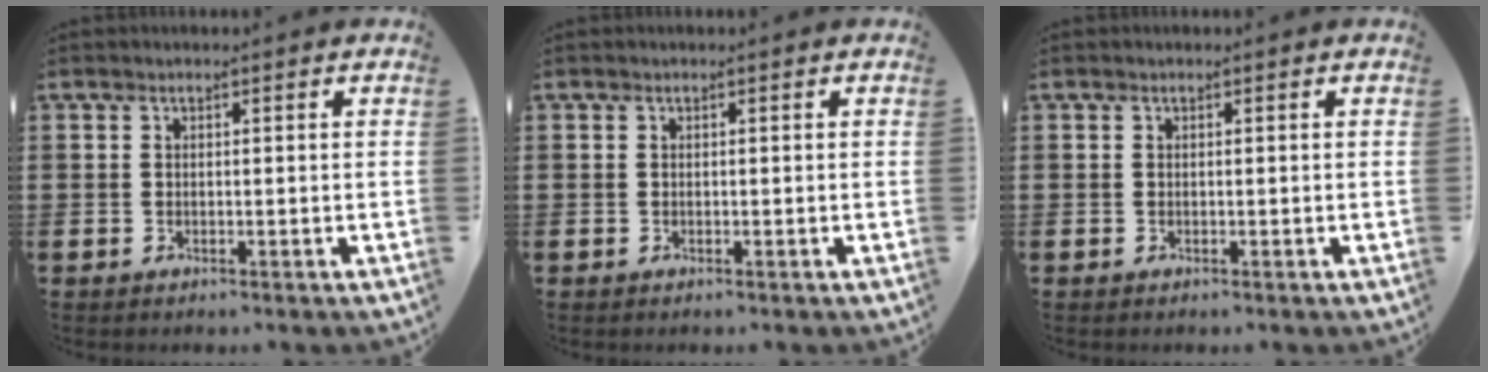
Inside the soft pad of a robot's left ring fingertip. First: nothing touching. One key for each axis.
{"total": 0.0}
{"total": 0.0}